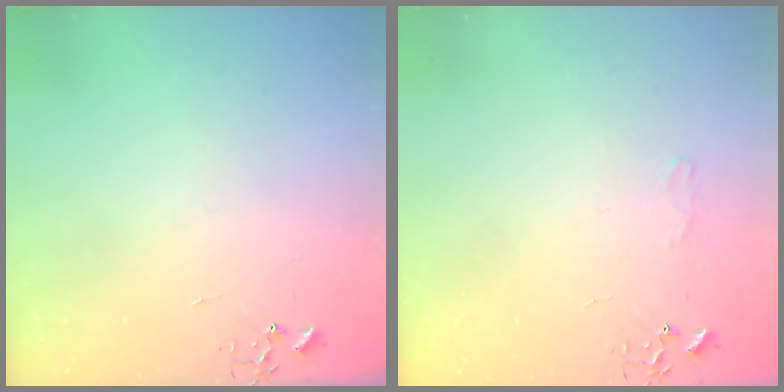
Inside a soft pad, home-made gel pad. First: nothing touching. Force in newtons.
{"total": 5.9, "press": 5.8, "slide": 0.7}